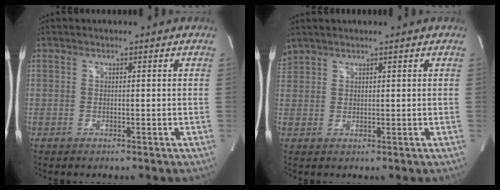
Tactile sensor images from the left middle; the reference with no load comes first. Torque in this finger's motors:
{"motor_torque": [0.30, -0.69, 0.08, 0.00]}